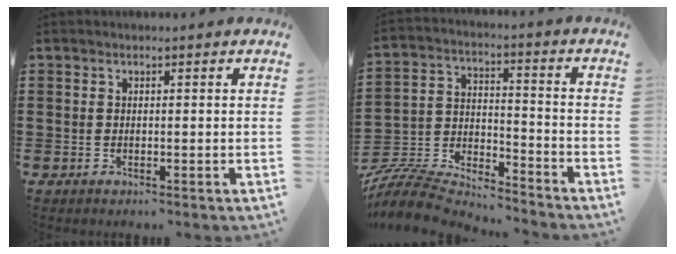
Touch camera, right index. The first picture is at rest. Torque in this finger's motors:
{"motor_torque": [-1.89, 0.25, -1.05, -0.21]}